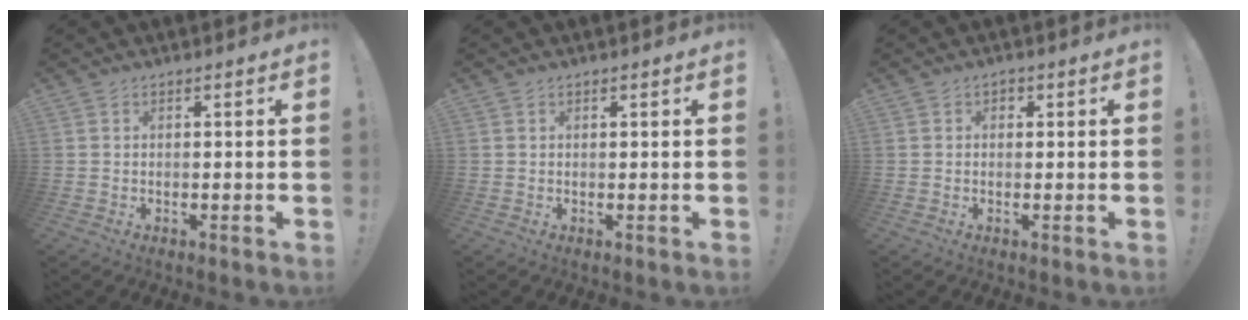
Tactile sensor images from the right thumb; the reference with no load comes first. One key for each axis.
{"total": 0.5, "fx": 0.4, "fy": 0.3, "fz": 0.1, "tx": 0.006, "ty": -0.004, "tz": 0.007}
{"total": 1.3, "fx": 0.2, "fy": 1.1, "fz": 0.5, "tx": -0.006, "ty": 0.004, "tz": 0.001}